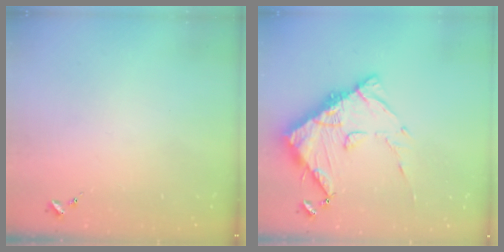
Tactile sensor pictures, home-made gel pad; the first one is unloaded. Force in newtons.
{"total": 14.1, "press": 14.0, "slide": 1.6}